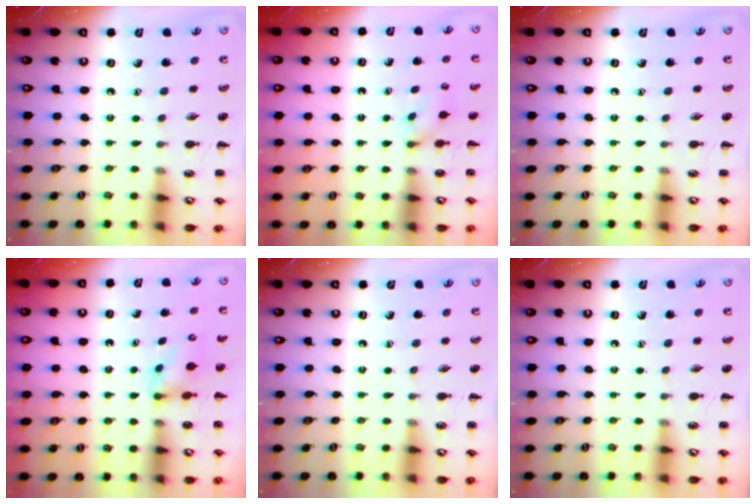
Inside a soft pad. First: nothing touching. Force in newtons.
{"total": 2.7, "press": 2.4, "slide": 1.2}
{"total": 0.0}
{"total": 2.8, "press": 2.5, "slide": 1.3}
{"total": 0.0}
{"total": 0.0}